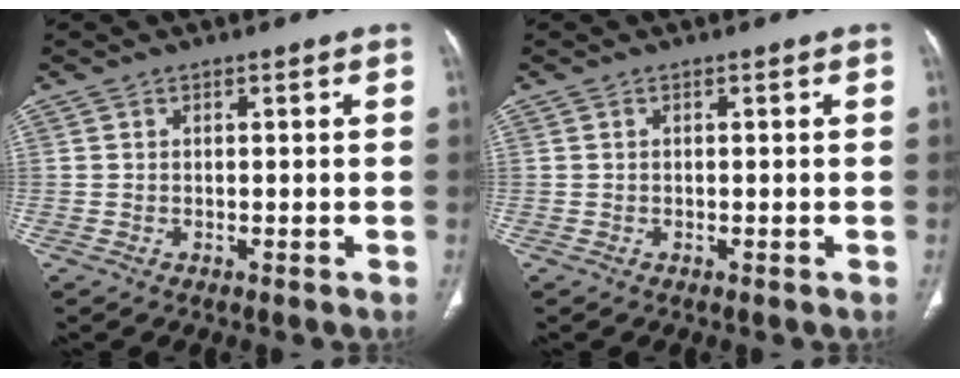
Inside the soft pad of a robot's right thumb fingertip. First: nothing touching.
{"total": 0.0}